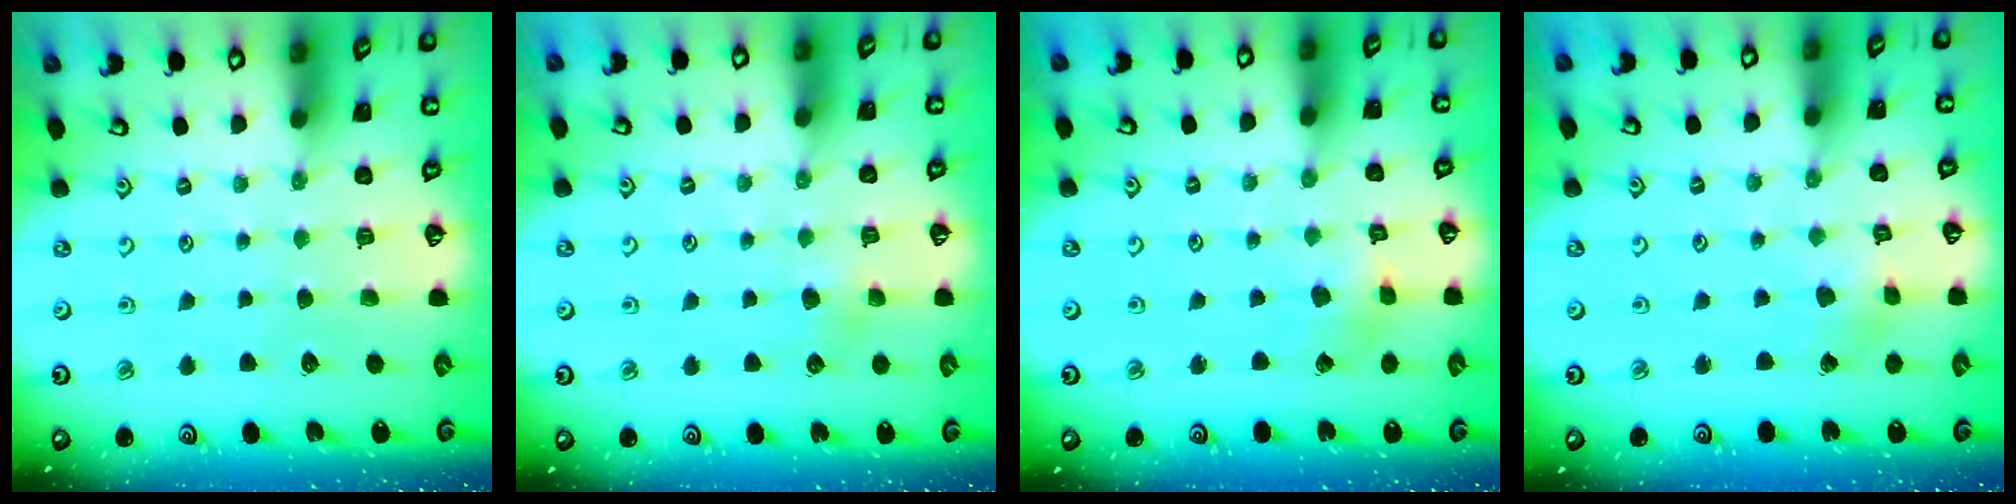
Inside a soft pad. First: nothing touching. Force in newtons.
{"total": 4.0, "press": 4.0, "slide": 0.2}
{"total": 2.5, "press": 2.5, "slide": 0.3}
{"total": 2.3, "press": 2.3, "slide": 0.2}